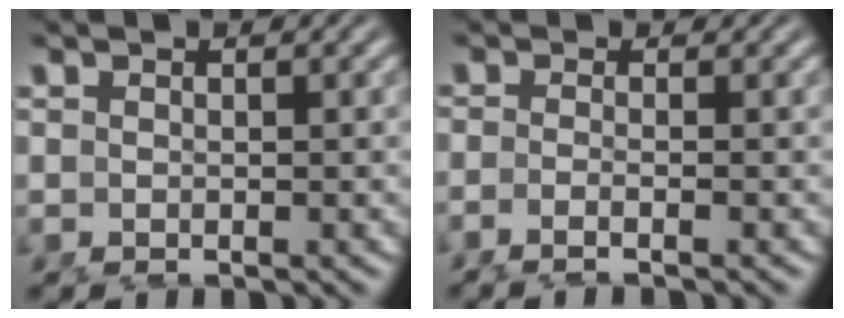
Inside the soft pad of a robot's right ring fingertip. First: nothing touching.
{"total": 2.7, "force": [-2.1, 0.4, 1.6], "torque": [-0.035, -0.002, -0.039]}